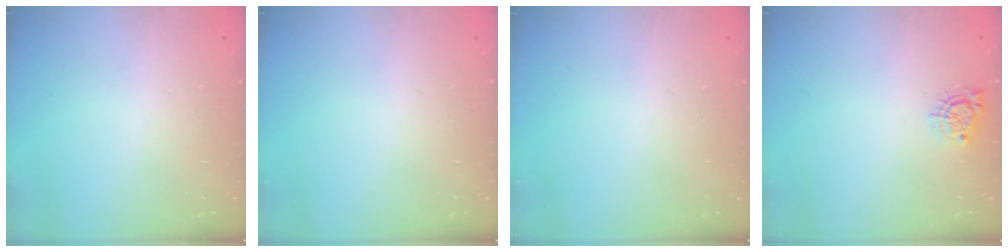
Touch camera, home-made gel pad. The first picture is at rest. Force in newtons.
{"total": 0.0}
{"total": 0.0}
{"total": 5.5, "press": 5.5, "slide": 0.4}